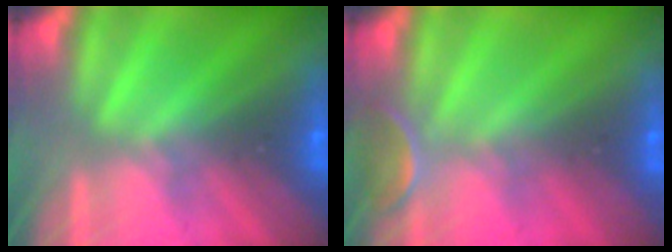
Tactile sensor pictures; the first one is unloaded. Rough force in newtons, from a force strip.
{"total": 2.5}